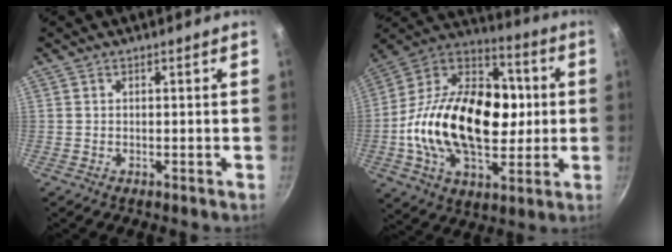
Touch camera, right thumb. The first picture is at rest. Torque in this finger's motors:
{"motor_torque": [0.76, 4.24, 1.90, -0.87, 0.26]}